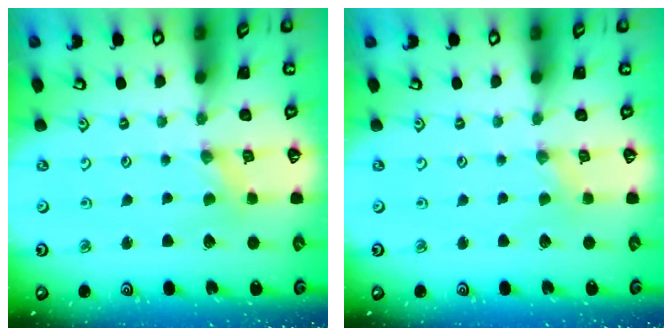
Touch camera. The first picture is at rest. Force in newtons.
{"total": 1.2, "press": 1.1, "slide": 0.3}